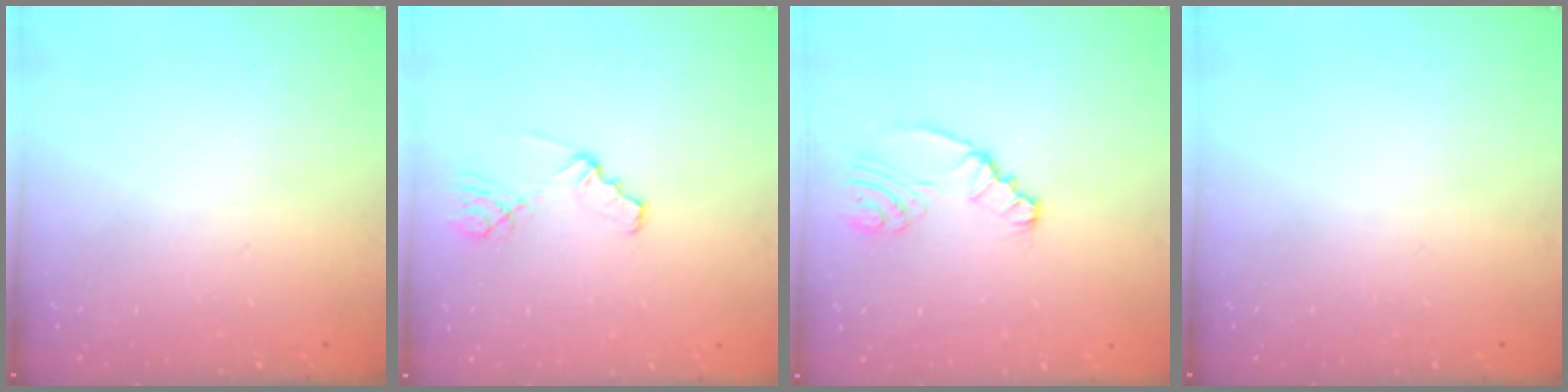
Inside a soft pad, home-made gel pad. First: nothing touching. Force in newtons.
{"total": 2.1, "press": 2.1, "slide": 0.2}
{"total": 2.2, "press": 2.2, "slide": 0.1}
{"total": 0.0}